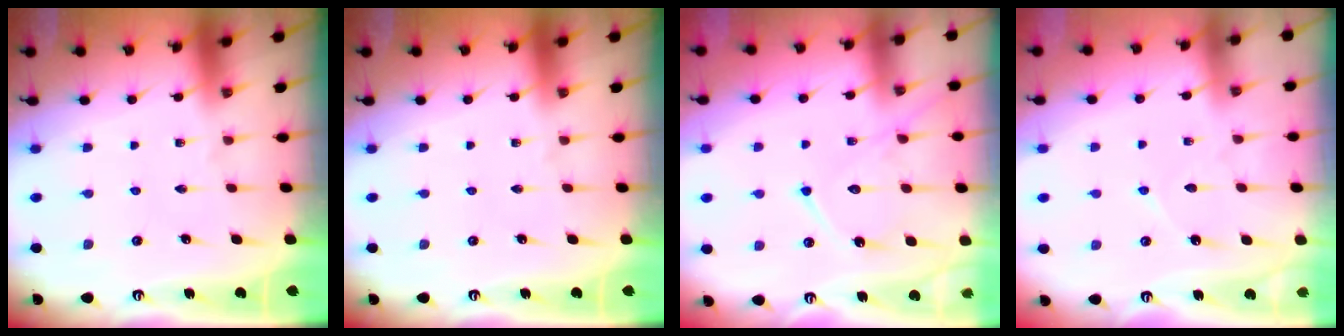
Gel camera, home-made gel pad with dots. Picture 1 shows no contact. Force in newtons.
{"total": 0.0}
{"total": 12.3, "press": 12.2, "slide": 1.2}
{"total": 4.5, "press": 4.4, "slide": 0.5}